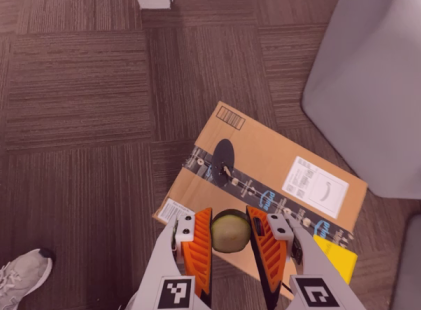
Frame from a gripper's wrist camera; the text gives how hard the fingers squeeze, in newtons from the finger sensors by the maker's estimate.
{"total": 11.0, "left": 12.1, "right": 10.0}